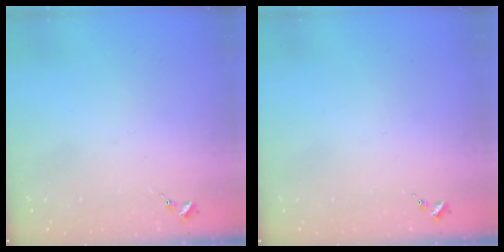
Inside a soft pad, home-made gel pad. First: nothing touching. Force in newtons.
{"total": 0.0}